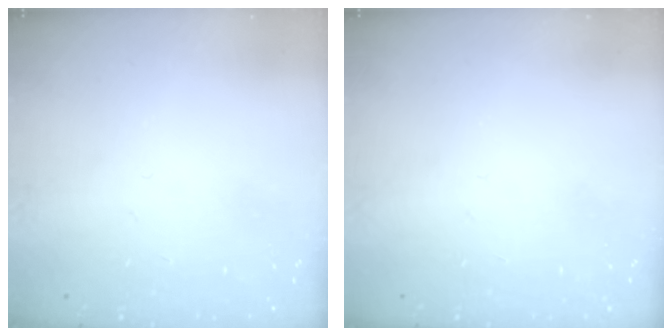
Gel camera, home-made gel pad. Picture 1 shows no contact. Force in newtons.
{"total": 0.0}